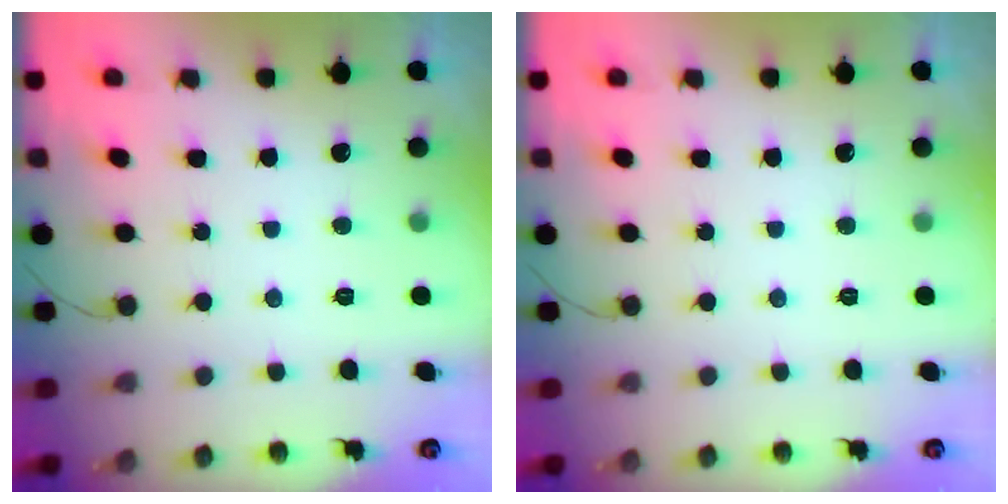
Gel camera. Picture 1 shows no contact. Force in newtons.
{"total": 0.0}